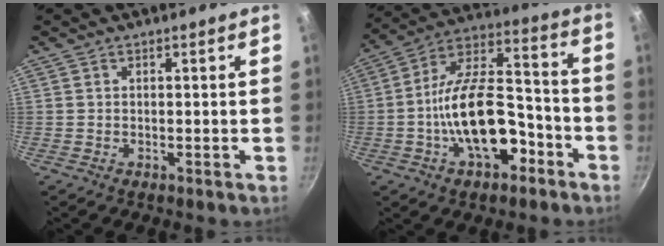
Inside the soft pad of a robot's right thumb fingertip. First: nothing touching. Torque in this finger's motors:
{"motor_torque": [0.53, 0.32, 1.88, -0.88, 0.66]}